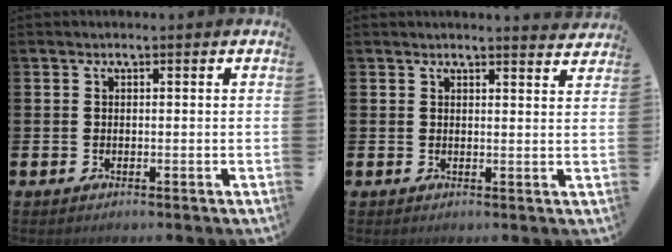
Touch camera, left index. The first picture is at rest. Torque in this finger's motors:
{"motor_torque": [0.90, -1.25, 0.01, 0.00]}